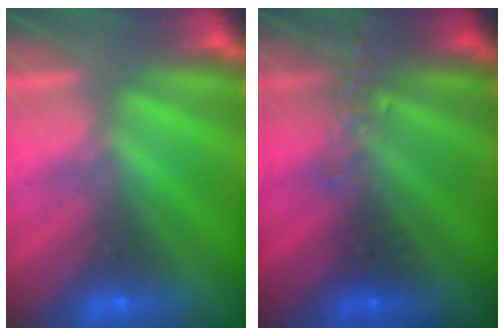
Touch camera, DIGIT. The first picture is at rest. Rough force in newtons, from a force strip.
{"total": 2.4}